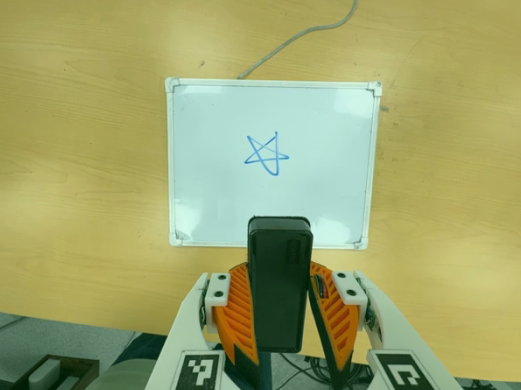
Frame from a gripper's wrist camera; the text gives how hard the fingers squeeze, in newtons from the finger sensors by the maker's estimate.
{"total": 9.4, "left": 7.9, "right": 11.0}